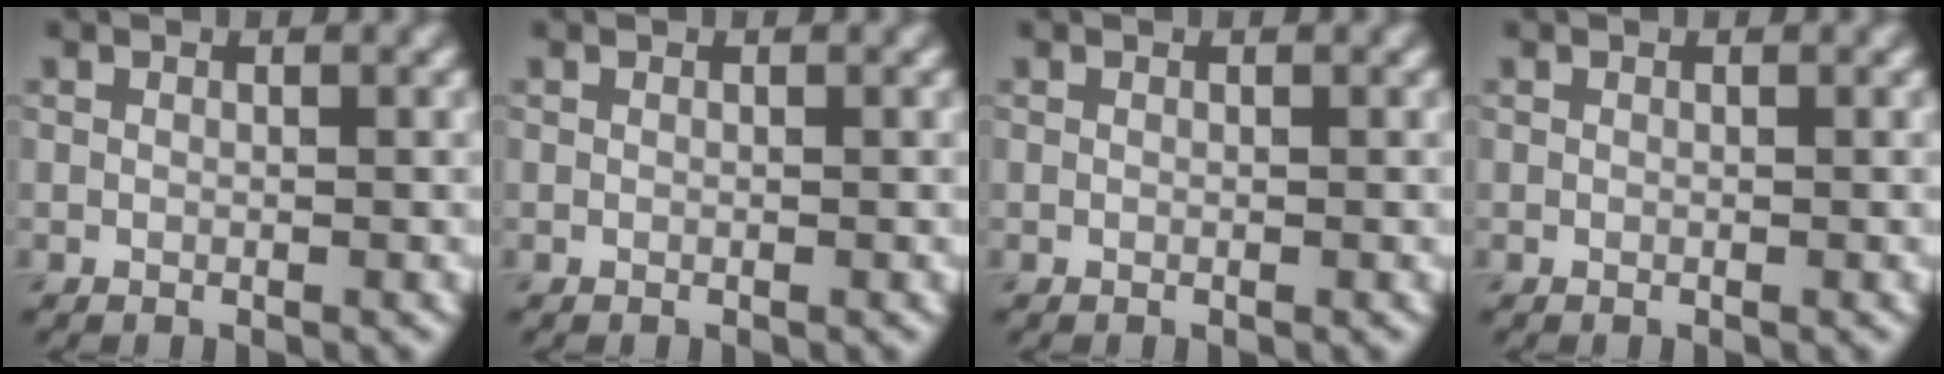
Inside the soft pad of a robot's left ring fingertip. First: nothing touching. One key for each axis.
{"total": 0.0}
{"total": 0.0}
{"total": 0.0}